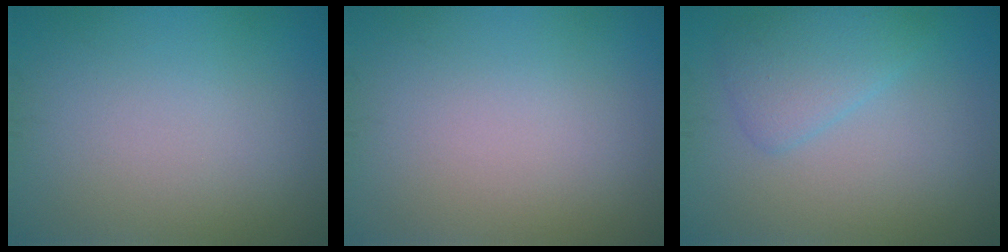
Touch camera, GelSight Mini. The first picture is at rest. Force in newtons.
{"total": 0.0}
{"total": 2.8, "press": 2.8, "slide": 0.2}